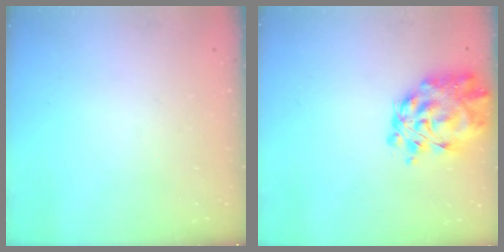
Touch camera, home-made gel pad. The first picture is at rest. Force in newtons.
{"total": 9.8, "press": 9.3, "slide": 3.1}